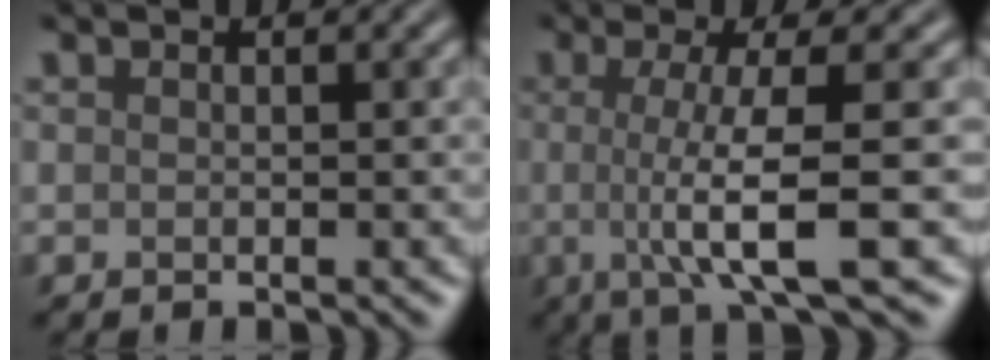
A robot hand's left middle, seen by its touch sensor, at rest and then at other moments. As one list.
[{"total": 6.8, "force": [-0.5, 1.3, 6.7], "torque": [-0.109, -0.003, -0.008]}]